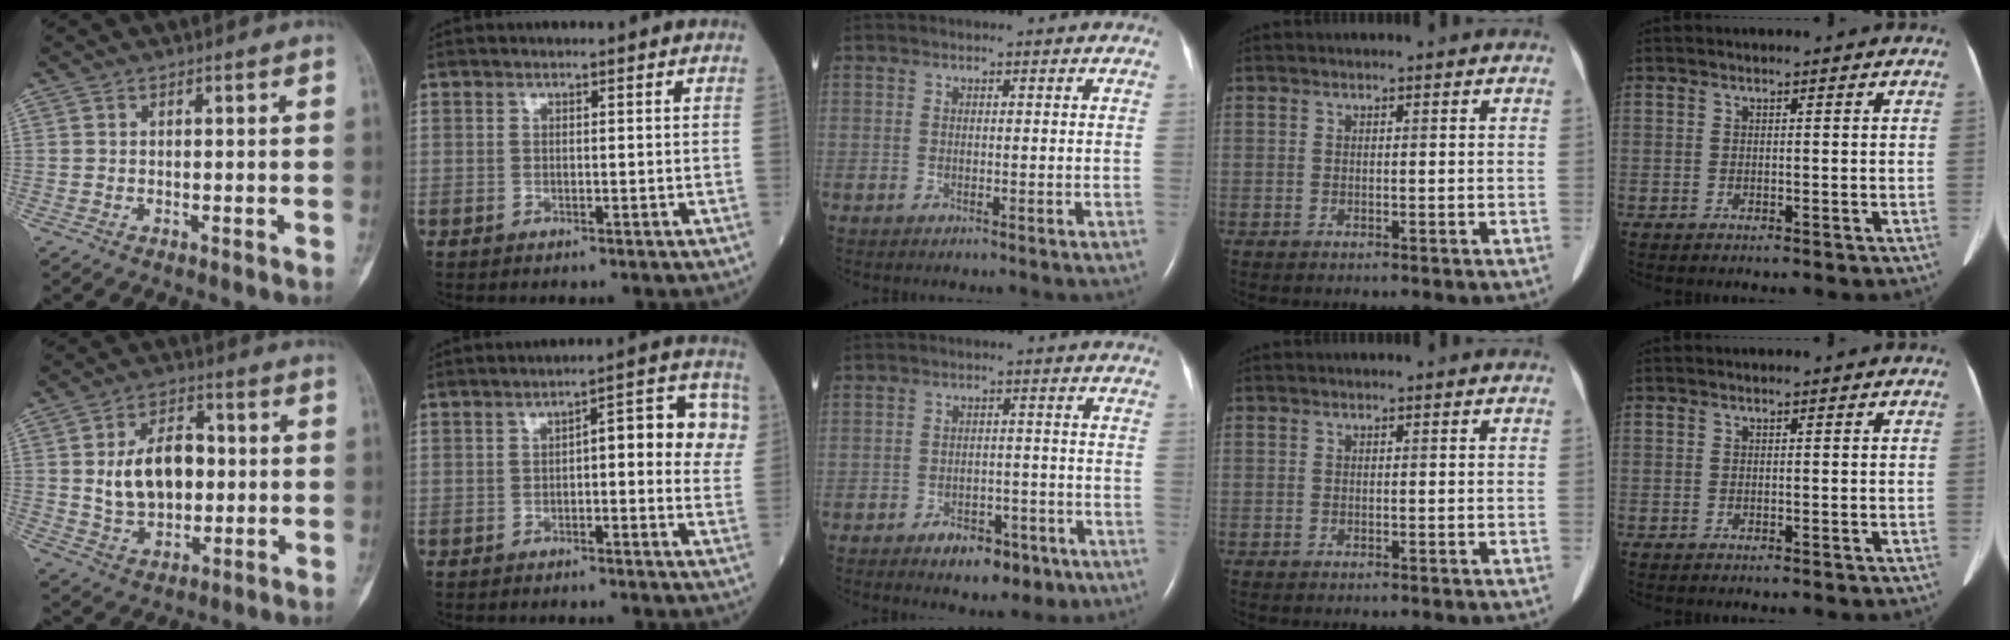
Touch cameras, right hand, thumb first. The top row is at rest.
{"thumb": {"total": 12.8, "force": [0.9, 8.5, 9.5], "torque": [-0.131, 0.008, 0.021]}, "index": {"total": 9.6, "force": [1.2, 2.9, 9.1], "torque": [-0.104, 0.033, 0.008]}, "middle": {"total": 7.2, "force": [-4.4, 3.7, 4.3], "torque": [-0.056, 0.008, -0.060]}}